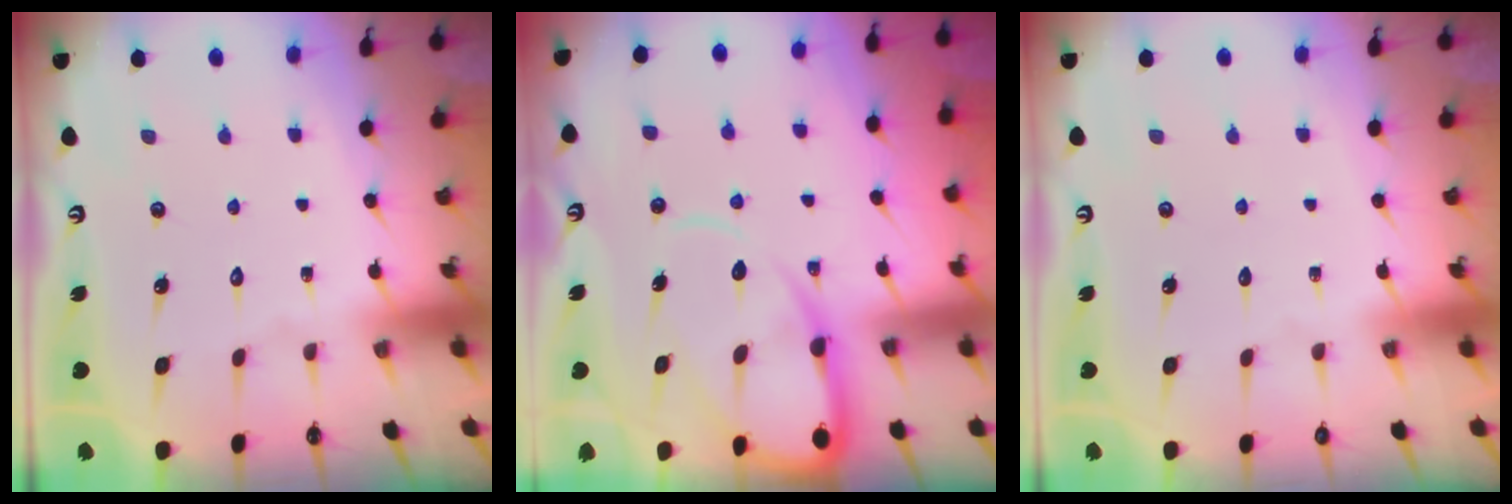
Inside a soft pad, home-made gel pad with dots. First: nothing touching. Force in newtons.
{"total": 11.3, "press": 11.2, "slide": 1.3}
{"total": 0.0}